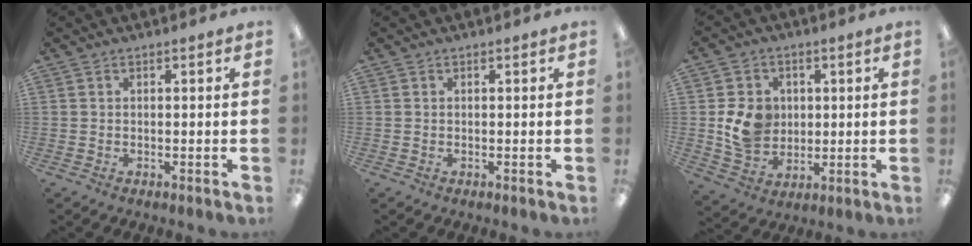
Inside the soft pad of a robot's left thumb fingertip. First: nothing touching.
{"total": 0.0}
{"total": 9.8, "force": [1.0, 8.5, 4.7], "torque": [-0.092, 0.009, 0.027]}